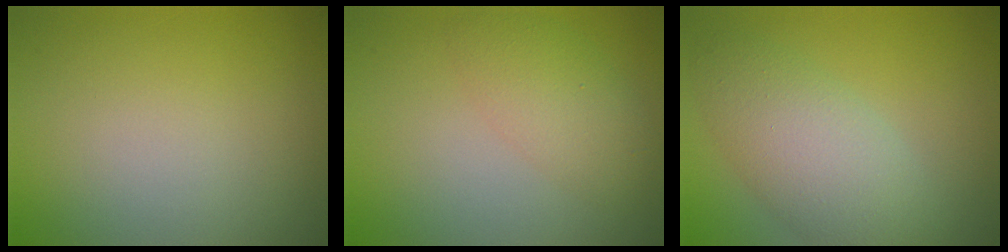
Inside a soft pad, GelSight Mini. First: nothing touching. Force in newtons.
{"total": 3.2, "press": 3.2, "slide": 0.2}
{"total": 5.6, "press": 5.6, "slide": 0.1}